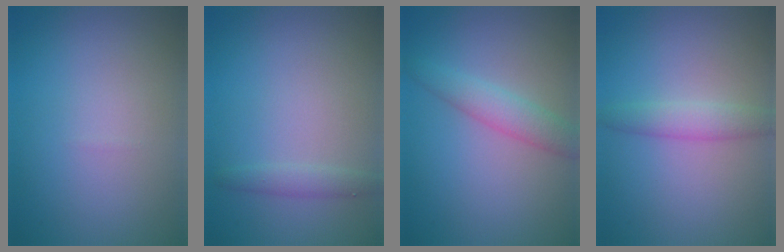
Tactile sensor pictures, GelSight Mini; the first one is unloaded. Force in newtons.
{"total": 1.2, "press": 1.2, "slide": 0.0}
{"total": 2.7, "press": 2.7, "slide": 0.1}
{"total": 2.2, "press": 2.2, "slide": 0.0}